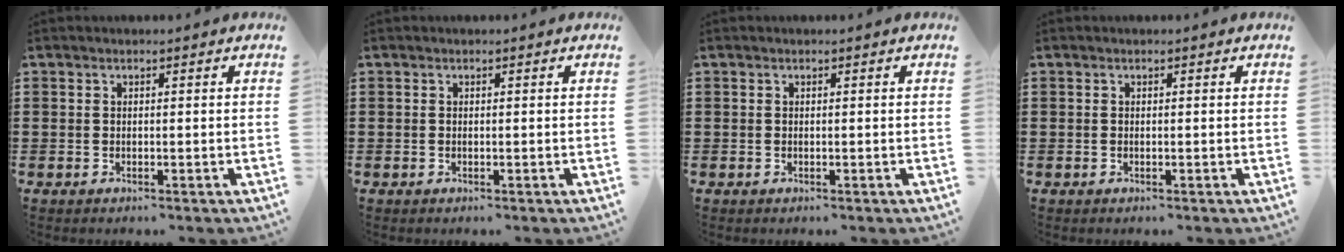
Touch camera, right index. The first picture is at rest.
{"total": 0.0}
{"total": 0.0}
{"total": 0.0}